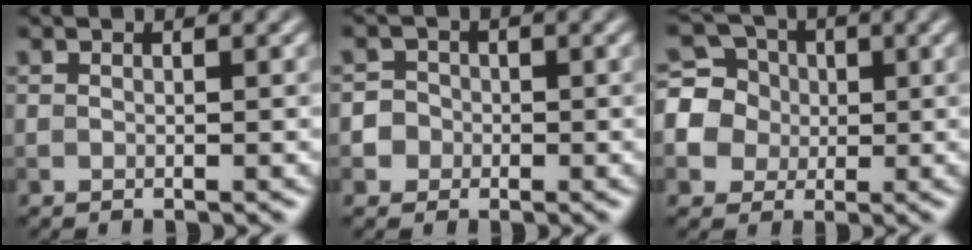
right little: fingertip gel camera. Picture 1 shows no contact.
{"total": 3.4, "force": [-0.6, 3.2, 0.9], "torque": [0.017, 0.017, -0.032]}
{"total": 7.5, "force": [0.6, 7.1, 2.3], "torque": [-0.060, 0.040, 0.002]}